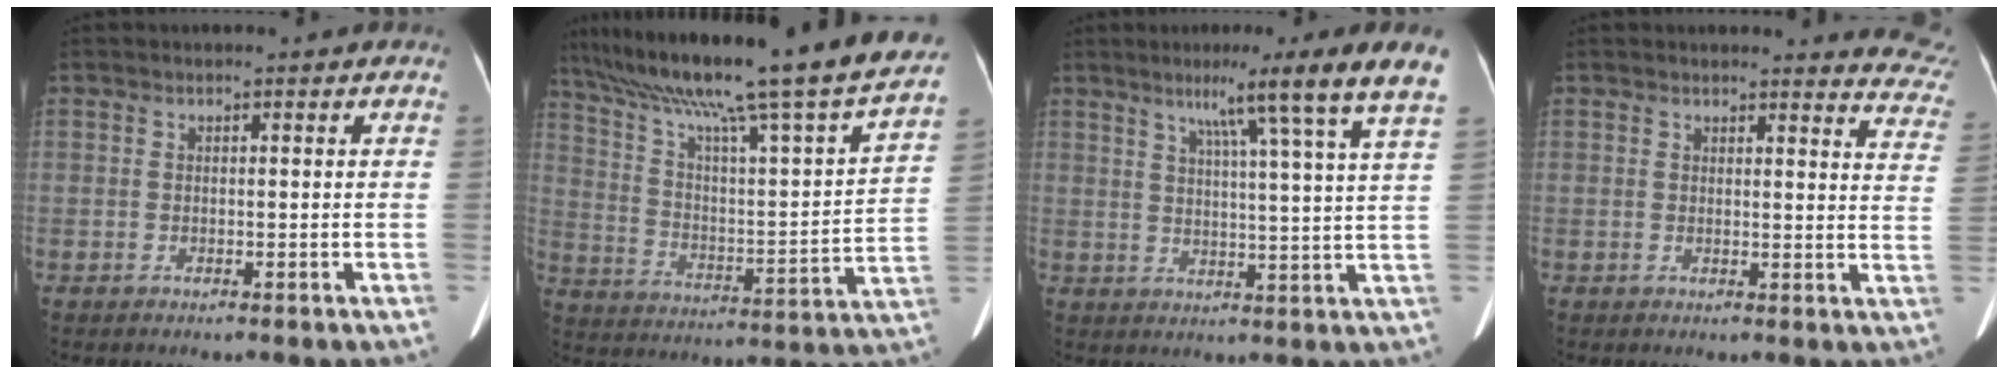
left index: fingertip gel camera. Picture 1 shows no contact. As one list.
[{"total": 30.3, "force": [24.9, 0.3, 17.3], "torque": [-0.285, -0.047, 0.346]}, {"total": 13.1, "force": [8.7, -2.5, 9.4], "torque": [-0.134, -0.001, 0.098]}, {"total": 10.2, "force": [10.1, 1.5, 0.8], "torque": [0.037, -0.080, 0.063]}]